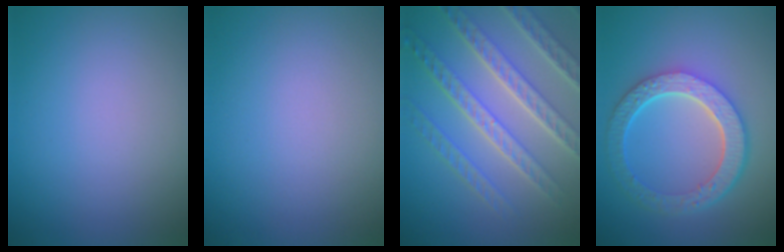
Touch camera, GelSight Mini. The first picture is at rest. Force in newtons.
{"total": 0.0}
{"total": 7.9, "press": 5.5, "slide": 5.7}
{"total": 6.0, "press": 4.5, "slide": 4.0}